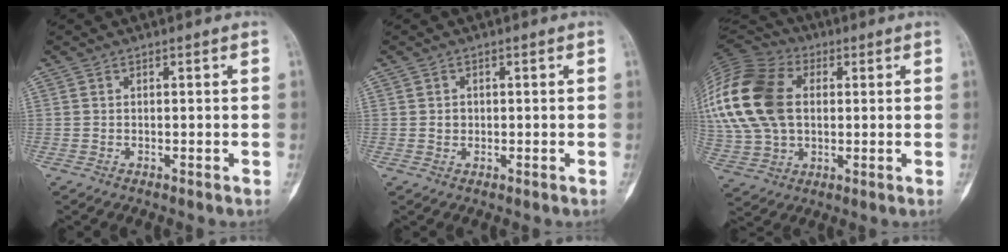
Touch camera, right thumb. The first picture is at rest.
{"total": 1.3, "force": [0.0, 1.2, 0.5], "torque": [-0.005, 0.003, 0.002]}
{"total": 24.5, "force": [4.0, 16.6, 17.5], "torque": [-0.392, 0.021, 0.075]}